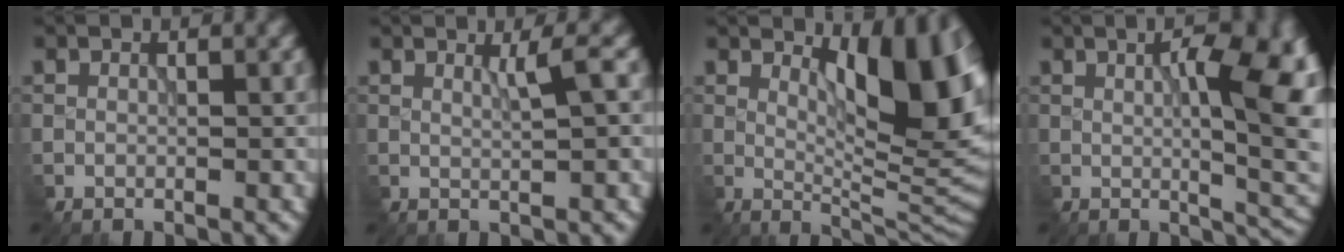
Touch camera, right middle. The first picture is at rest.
{"total": 1.5, "force": [0.6, 0.2, 1.3], "torque": [-0.020, 0.001, 0.010]}
{"total": 10.5, "force": [3.3, 4.0, 9.1], "torque": [-0.117, -0.007, 0.057]}
{"total": 9.9, "force": [1.1, 3.1, 9.3], "torque": [-0.115, 0.002, 0.024]}